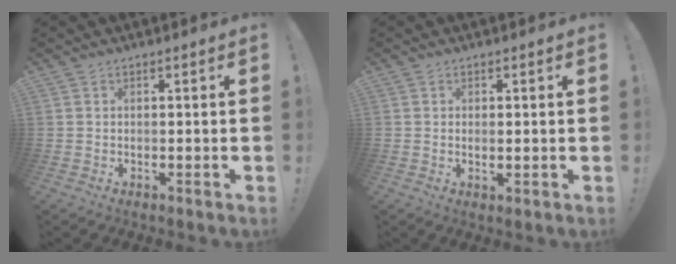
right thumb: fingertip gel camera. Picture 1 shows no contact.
{"total": 1.5, "force": [0.9, 0.4, 1.2], "torque": [-0.008, -0.007, 0.012]}